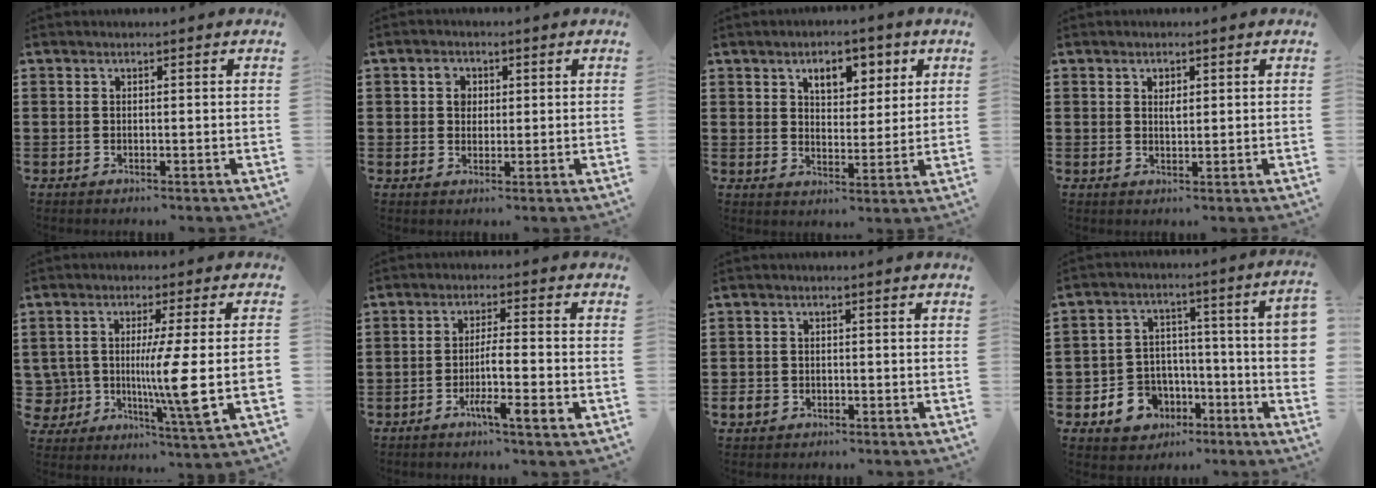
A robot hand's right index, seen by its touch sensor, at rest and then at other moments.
{"total": 2.7, "force": [0.7, 2.3, 1.3], "torque": [-0.034, 0.012, 0.012]}
{"total": 5.7, "force": [3.0, 3.4, 3.4], "torque": [-0.058, 0.005, 0.046]}
{"total": 1.5, "force": [0.6, 0.8, 1.1], "torque": [-0.015, 0.002, 0.009]}
{"total": 10.3, "force": [-1.5, 2.1, 10.0], "torque": [-0.202, -0.018, -0.035]}
{"total": 5.4, "force": [-2.3, 0.1, 4.9], "torque": [-0.086, -0.007, -0.042]}
{"total": 2.0, "force": [-1.0, 1.6, 0.7], "torque": [-0.023, -0.002, -0.024]}
{"total": 7.0, "force": [-3.3, 5.2, 3.3], "torque": [-0.077, 0.023, -0.059]}